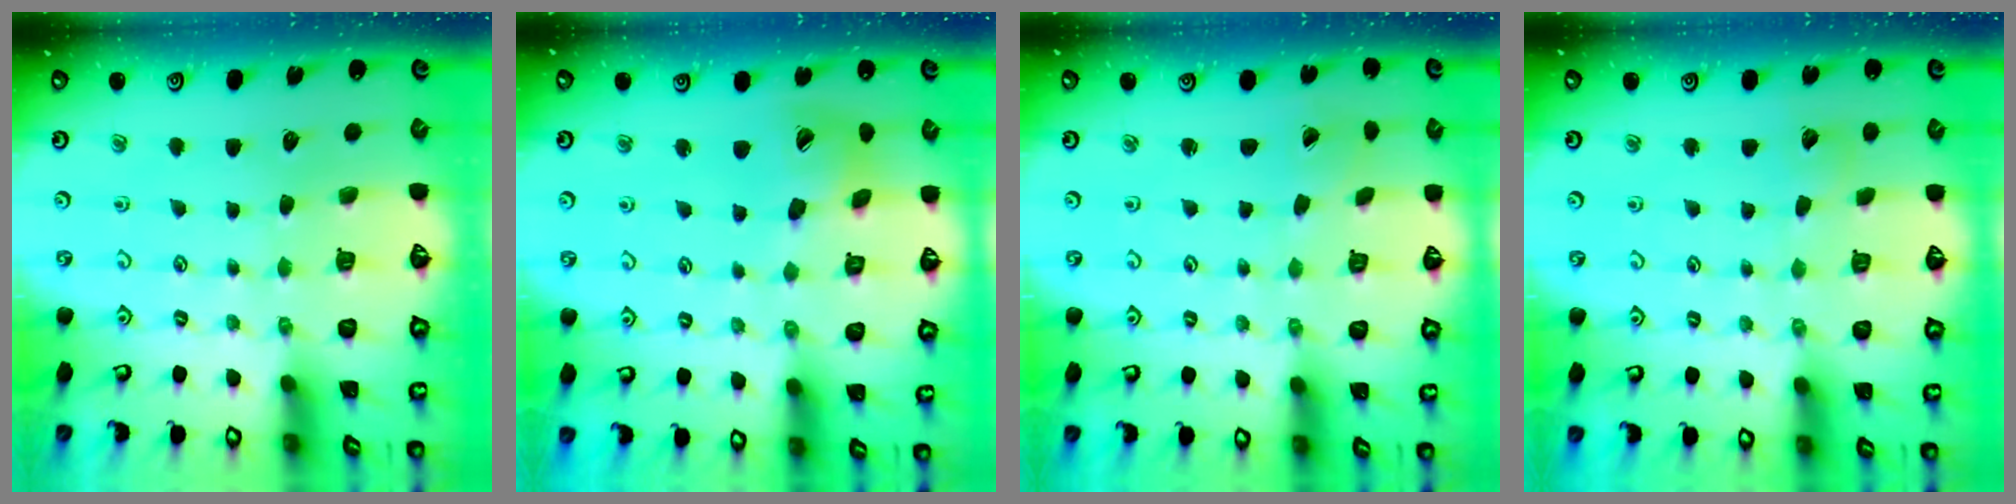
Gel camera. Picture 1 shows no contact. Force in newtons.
{"total": 13.4, "press": 13.3, "slide": 1.5}
{"total": 0.6, "press": 0.3, "slide": 0.5}
{"total": 3.0, "press": 3.0, "slide": 0.3}